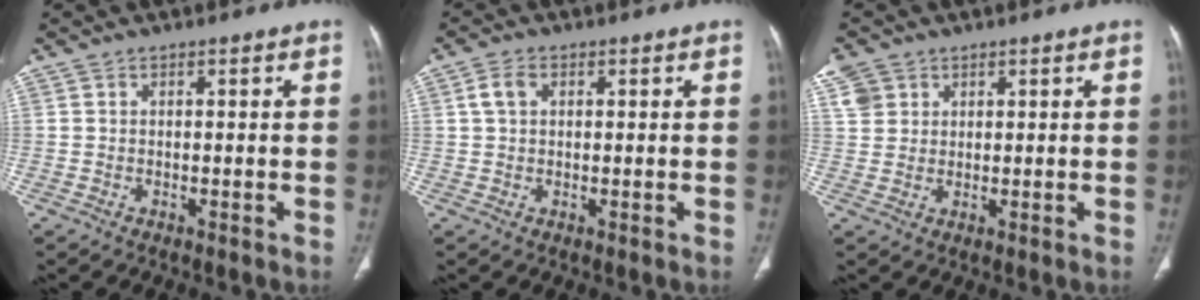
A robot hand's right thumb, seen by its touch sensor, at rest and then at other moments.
{"total": 3.1, "force": [1.0, 2.0, 2.1], "torque": [-0.045, 0.008, 0.019]}
{"total": 6.3, "force": [3.3, 5.0, 1.9], "torque": [-0.030, 0.004, 0.072]}